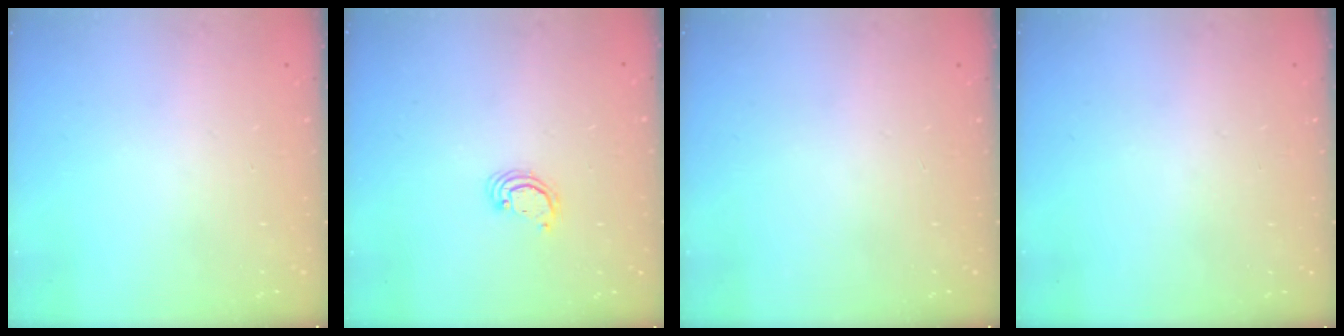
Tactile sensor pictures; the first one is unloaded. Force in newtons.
{"total": 2.4, "press": 2.4, "slide": 0.3}
{"total": 0.0}
{"total": 0.0}